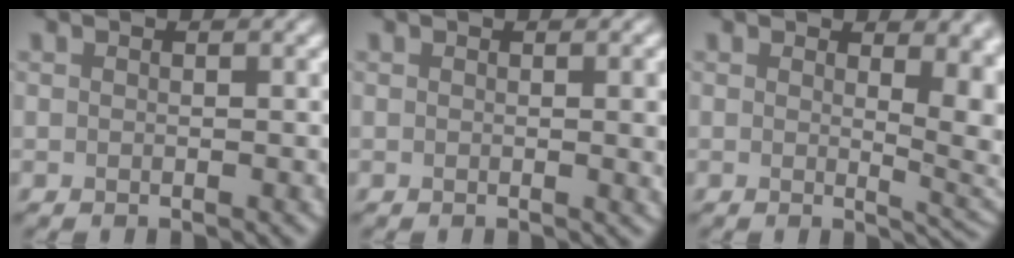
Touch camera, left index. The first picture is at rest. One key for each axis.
{"total": 2.6, "fx": 0.2, "fy": 0.7, "fz": 2.5, "tx": -0.023, "ty": 0.001, "tz": 0.000}
{"total": 8.2, "fx": 1.5, "fy": 3.8, "fz": 7.1, "tx": -0.033, "ty": -0.005, "tz": 0.025}